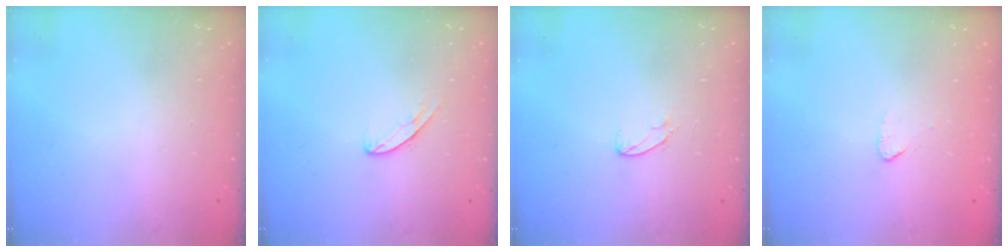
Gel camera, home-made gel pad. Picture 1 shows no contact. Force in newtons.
{"total": 6.0, "press": 6.0, "slide": 0.4}
{"total": 5.4, "press": 5.4, "slide": 0.4}
{"total": 2.5, "press": 2.5, "slide": 0.2}